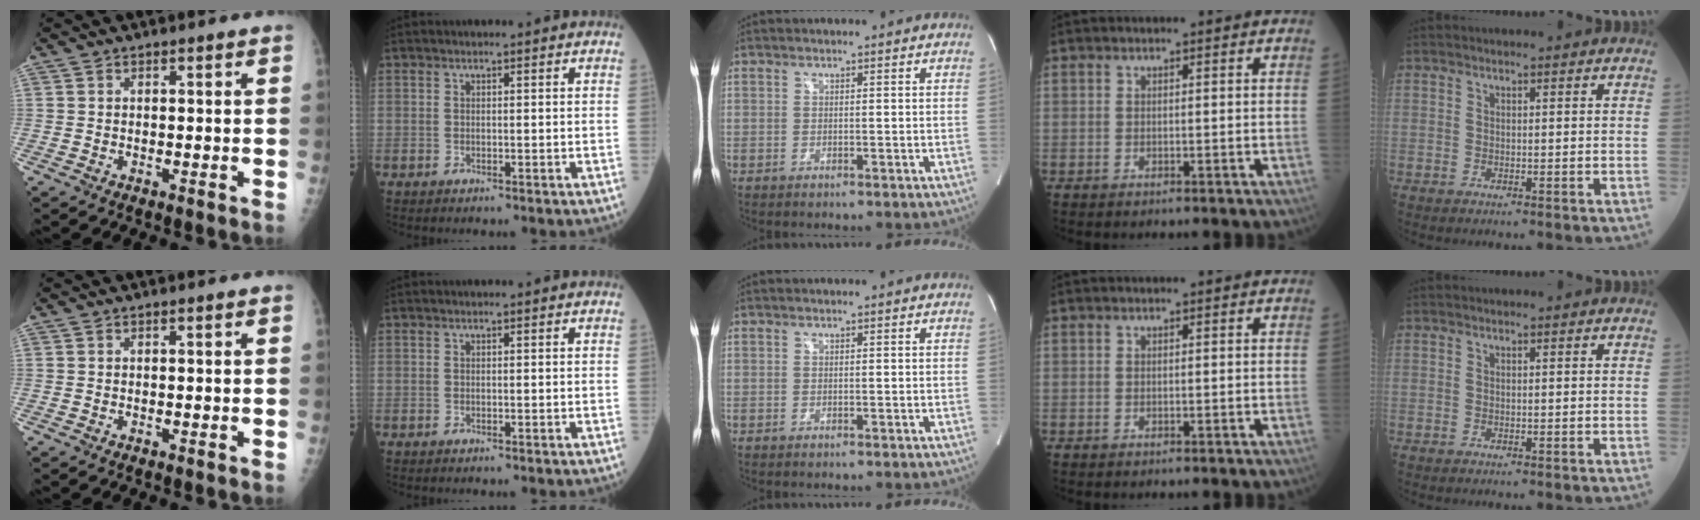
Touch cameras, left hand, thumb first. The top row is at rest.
{}